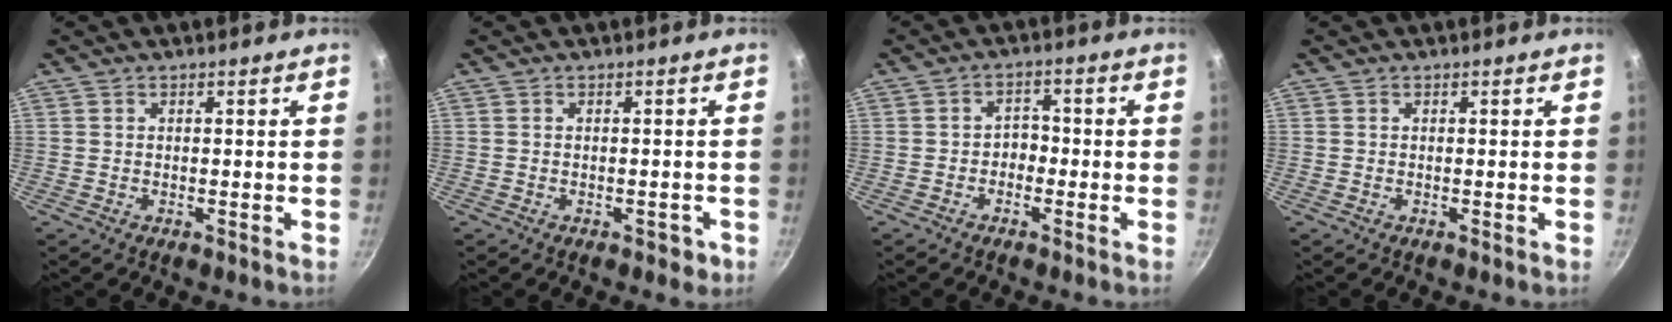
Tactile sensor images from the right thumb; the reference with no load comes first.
{"total": 1.8, "force": [-1.0, 1.1, 1.0], "torque": [-0.007, 0.007, -0.010]}
{"total": 3.2, "force": [-1.2, 2.4, 1.6], "torque": [0.002, 0.017, -0.029]}
{"total": 0.0}